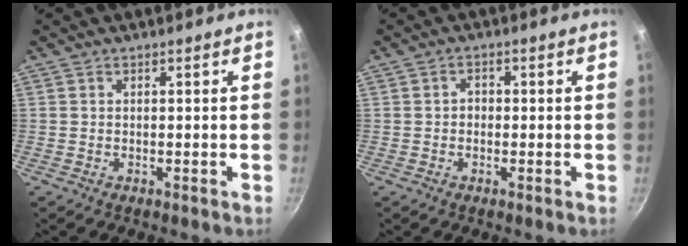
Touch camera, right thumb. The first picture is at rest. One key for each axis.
{"total": 2.0, "fx": -0.2, "fy": 1.7, "fz": 1.0, "tx": -0.010, "ty": 0.006, "tz": -0.007}